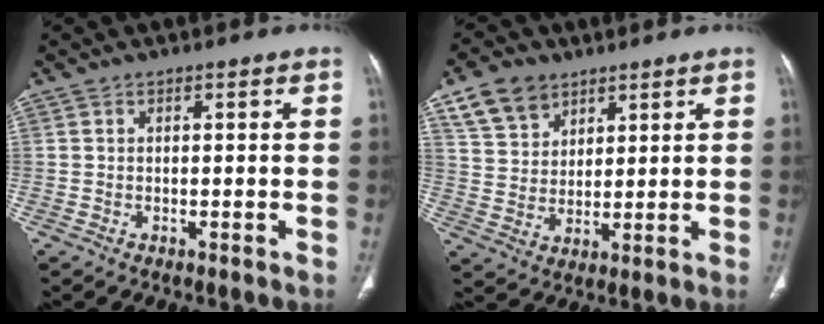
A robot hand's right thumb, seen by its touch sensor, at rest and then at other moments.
{"total": 8.9, "force": [5.6, 6.0, 3.4], "torque": [-0.044, -0.020, 0.111]}